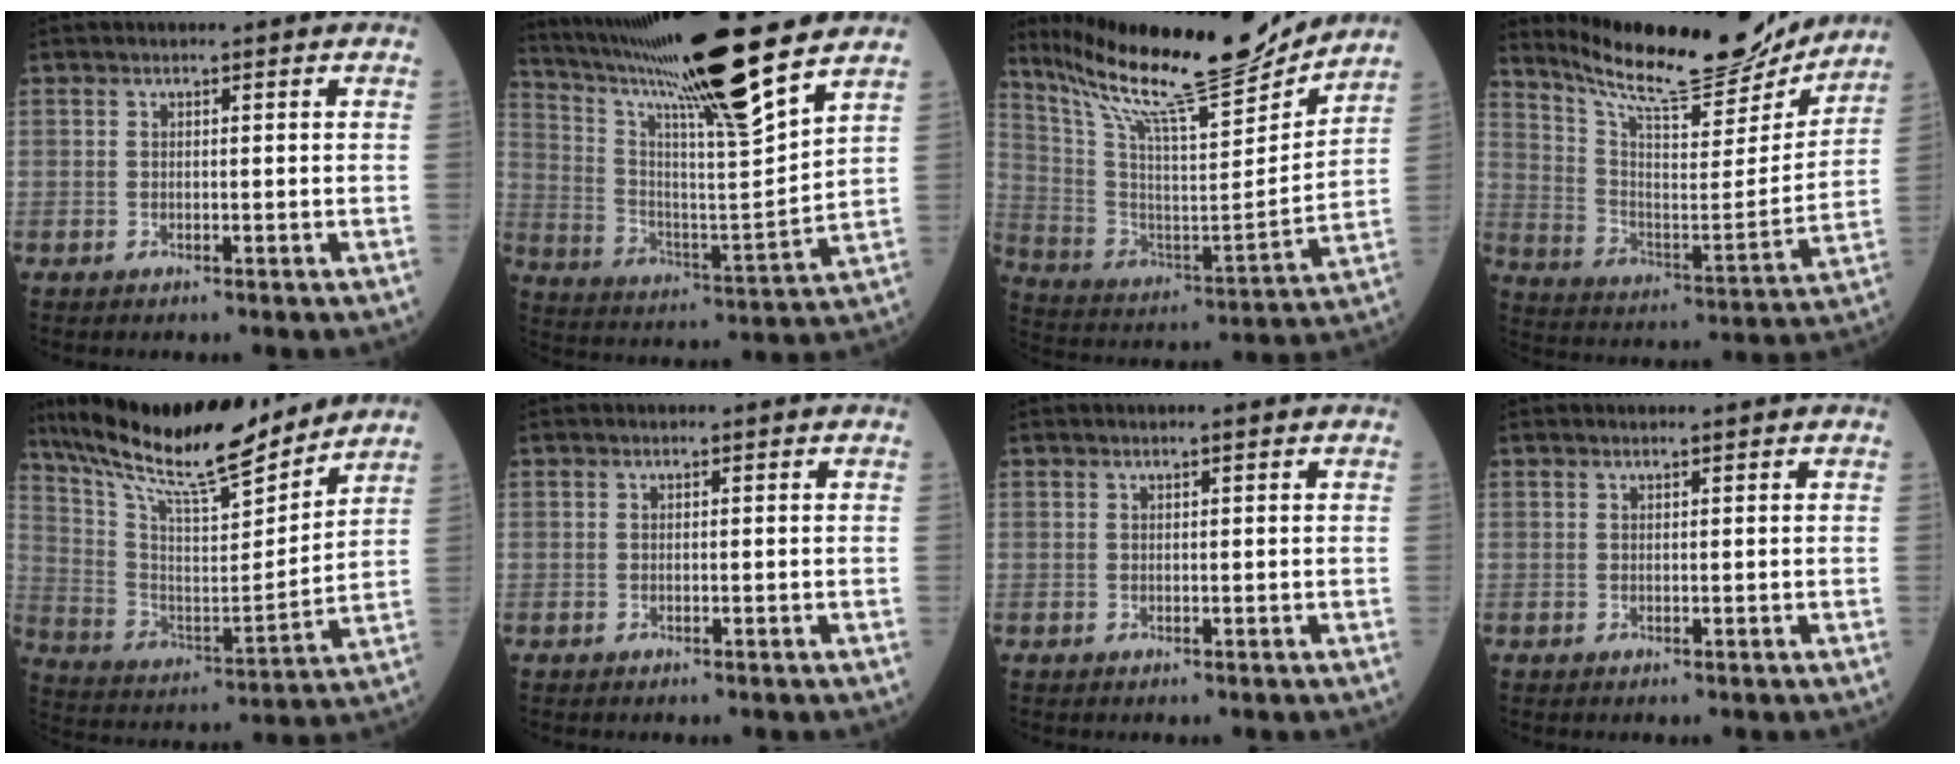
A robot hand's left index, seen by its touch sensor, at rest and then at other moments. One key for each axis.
{"total": 21.2, "fx": 16.8, "fy": -0.8, "fz": 12.9, "tx": -0.225, "ty": -0.012, "tz": 0.285}
{"total": 22.5, "fx": 19.9, "fy": 1.2, "fz": 10.3, "tx": -0.193, "ty": -0.034, "tz": 0.326}
{"total": 21.6, "fx": 19.7, "fy": 3.0, "fz": 8.4, "tx": -0.148, "ty": -0.031, "tz": 0.299}
{"total": 20.5, "fx": 17.8, "fy": 2.3, "fz": 9.9, "tx": -0.184, "ty": -0.005, "tz": 0.303}
{"total": 0.0}
{"total": 0.6, "fx": 0.4, "fy": 0.0, "fz": 0.4, "tx": -0.011, "ty": 0.001, "tz": 0.009}
{"total": 0.6, "fx": 0.5, "fy": 0.0, "fz": 0.3, "tx": -0.009, "ty": 0.000, "tz": 0.009}